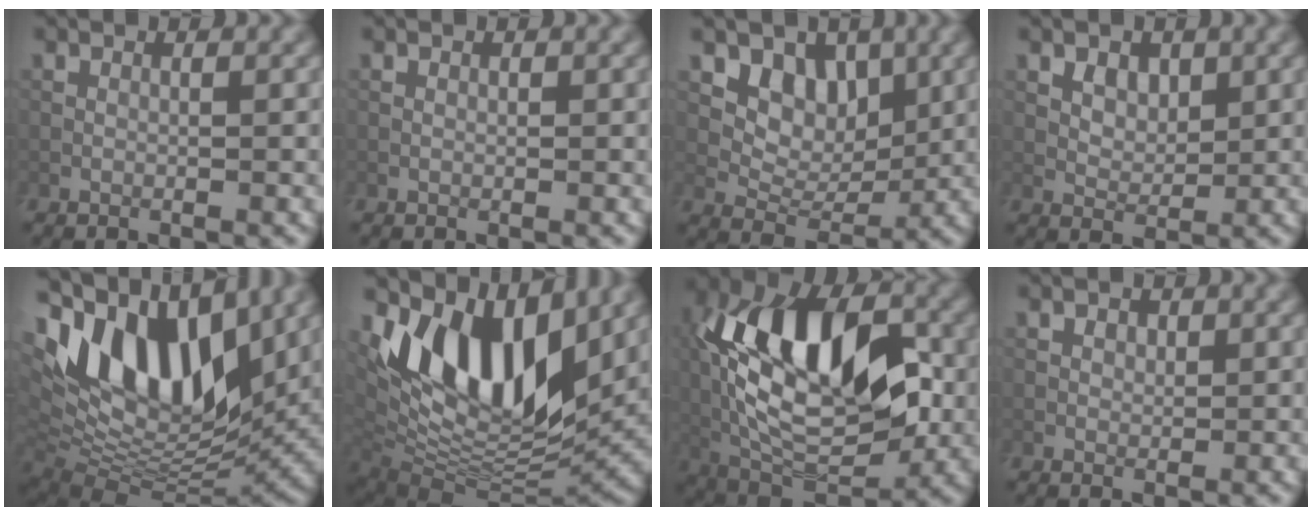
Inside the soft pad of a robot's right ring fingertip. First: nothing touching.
{"total": 0.0}
{"total": 5.5, "force": [2.2, 4.1, 2.9], "torque": [-0.045, -0.025, 0.051]}
{"total": 2.1, "force": [0.8, 1.6, 1.1], "torque": [-0.021, -0.013, 0.026]}
{"total": 14.9, "force": [5.3, 7.6, 11.7], "torque": [-0.215, 0.023, 0.088]}
{"total": 13.2, "force": [5.4, 6.8, 10.0], "torque": [-0.186, -0.003, 0.104]}
{"total": 14.6, "force": [0.7, 7.7, 12.3], "torque": [-0.229, 0.015, 0.004]}
{"total": 0.7, "force": [0.2, 0.7, 0.2], "torque": [-0.003, 0.000, 0.009]}